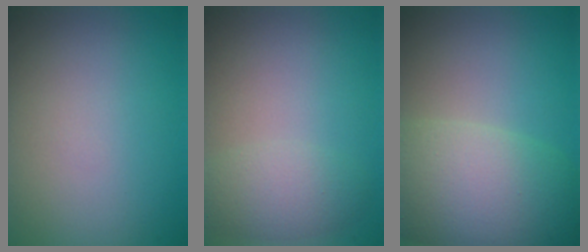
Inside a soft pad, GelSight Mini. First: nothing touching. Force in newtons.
{"total": 2.7, "press": 2.7, "slide": 0.2}
{"total": 9.7, "press": 9.7, "slide": 0.4}